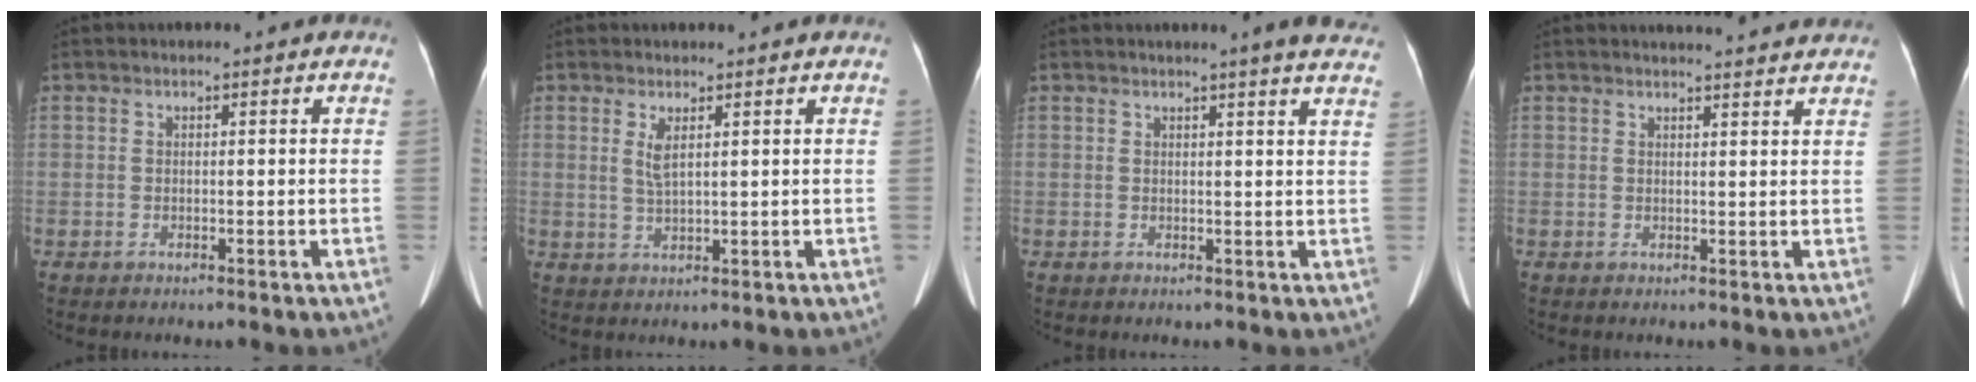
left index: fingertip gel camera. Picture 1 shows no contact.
{"total": 2.5, "force": [1.1, 0.2, 2.2], "torque": [-0.055, -0.007, 0.026]}
{"total": 8.2, "force": [7.3, 0.0, 3.8], "torque": [-0.036, -0.009, 0.058]}
{"total": 7.9, "force": [7.5, 0.5, 2.2], "torque": [-0.022, 0.012, 0.076]}